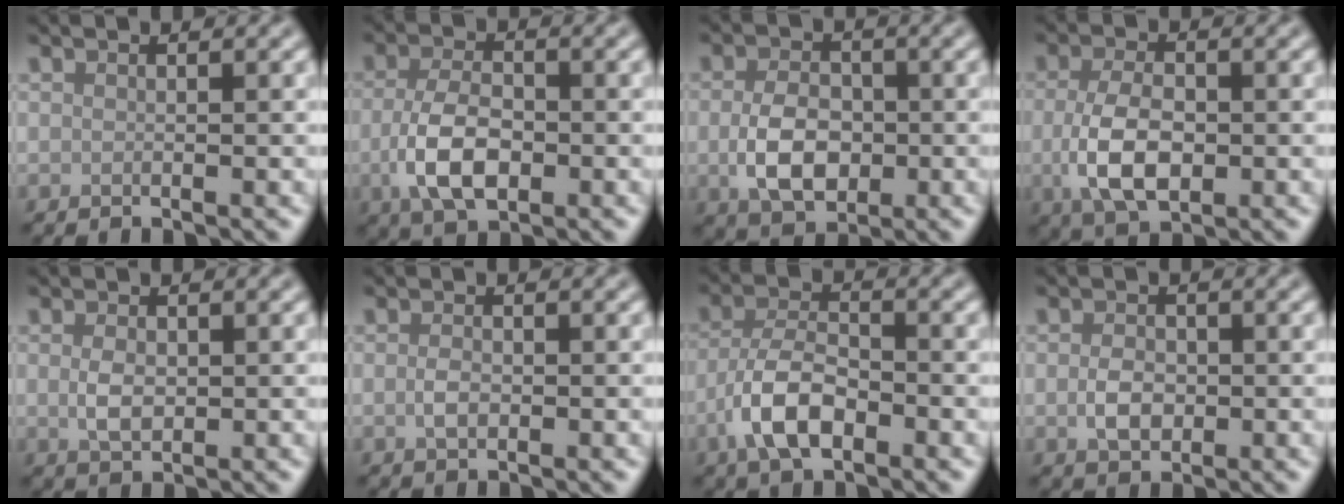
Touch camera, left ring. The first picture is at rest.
{"total": 5.3, "force": [-1.5, 2.9, 4.2], "torque": [-0.088, -0.004, -0.031]}
{"total": 4.9, "force": [-0.7, 3.3, 3.5], "torque": [-0.072, -0.004, -0.015]}
{"total": 5.4, "force": [-0.8, 3.1, 4.3], "torque": [-0.096, -0.008, -0.015]}
{"total": 2.3, "force": [0.0, 1.4, 1.7], "torque": [-0.038, 0.000, 0.003]}
{"total": 1.4, "force": [-0.2, 0.8, 1.1], "torque": [-0.023, 0.001, -0.006]}
{"total": 5.3, "force": [-2.5, 2.4, 3.9], "torque": [-0.075, 0.006, -0.056]}
{"total": 2.5, "force": [-0.4, 1.7, 1.7], "torque": [-0.034, -0.001, -0.010]}